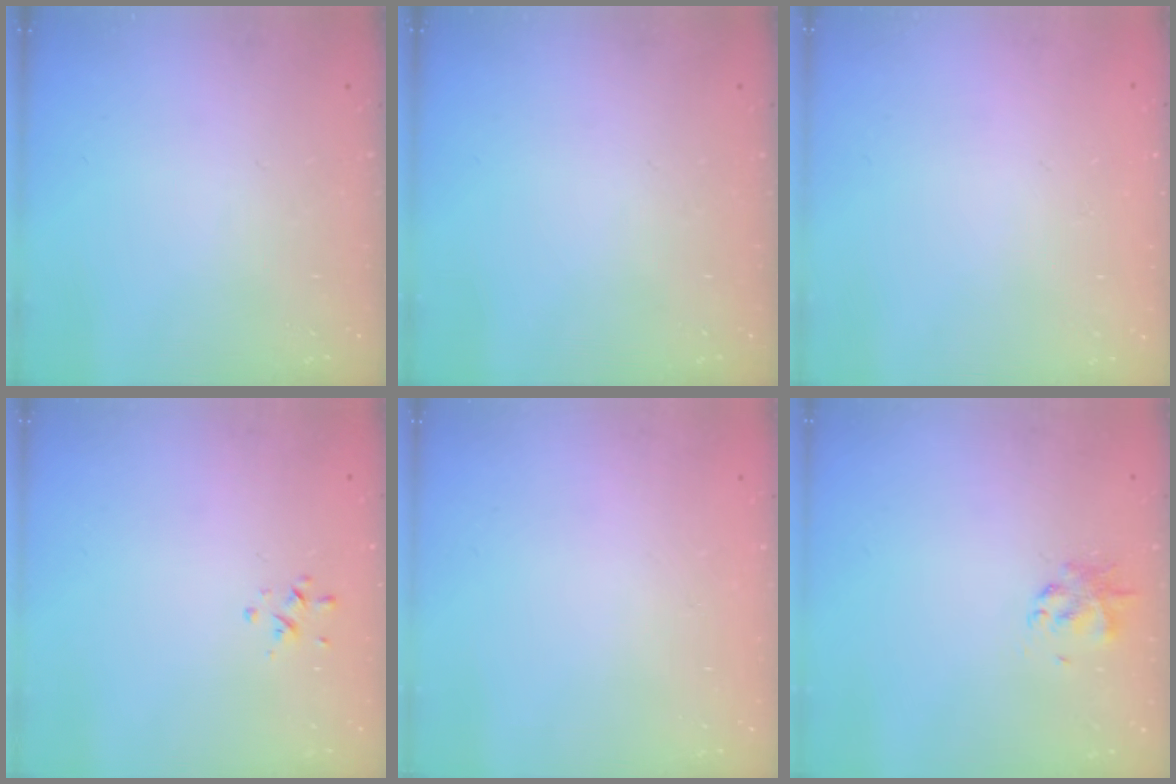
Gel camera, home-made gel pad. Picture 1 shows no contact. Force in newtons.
{"total": 0.0}
{"total": 1.6, "press": 1.6, "slide": 0.2}
{"total": 0.6, "press": 0.3, "slide": 0.5}
{"total": 1.9, "press": 1.9, "slide": 0.2}
{"total": 1.9, "press": 1.9, "slide": 0.4}